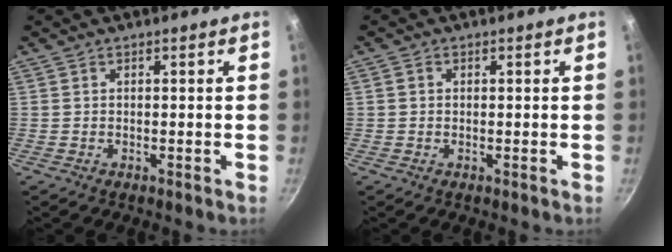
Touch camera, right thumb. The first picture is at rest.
{"total": 1.0, "force": [0.1, 0.9, 0.4], "torque": [-0.006, 0.005, 0.000]}